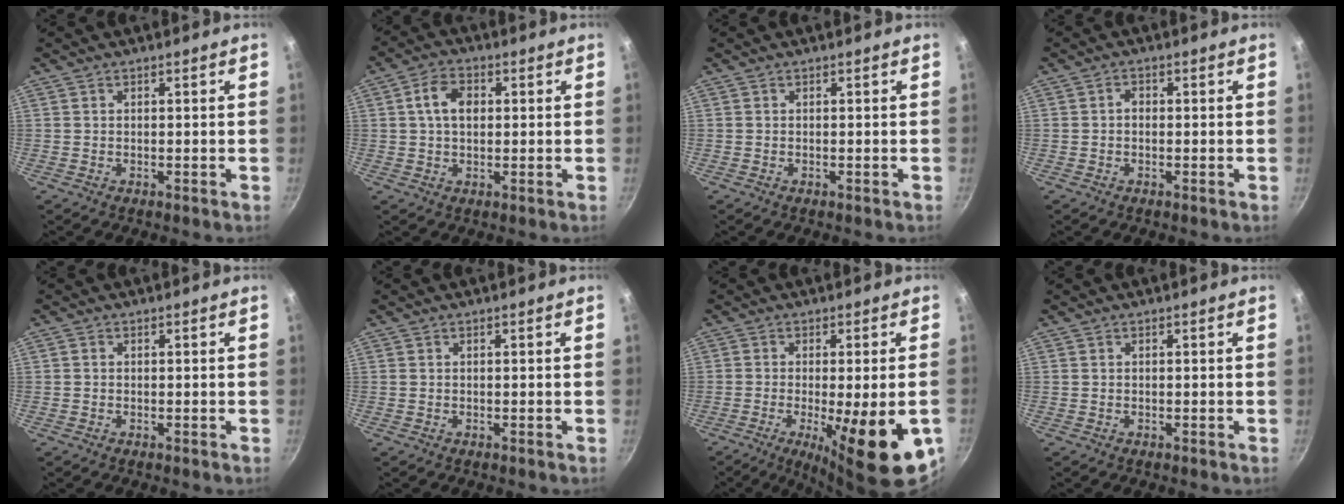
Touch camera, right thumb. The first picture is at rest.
{"total": 6.3, "force": [1.0, 4.3, 4.5], "torque": [-0.070, 0.010, 0.010]}
{"total": 0.0}
{"total": 1.5, "force": [-0.1, 1.2, 0.9], "torque": [-0.013, 0.006, -0.006]}
{"total": 0.5, "force": [-0.1, 0.5, 0.2], "torque": [-0.002, 0.002, -0.003]}
{"total": 0.0}
{"total": 17.4, "force": [-5.8, 4.4, 15.8], "torque": [-0.213, -0.012, -0.072]}
{"total": 0.0}